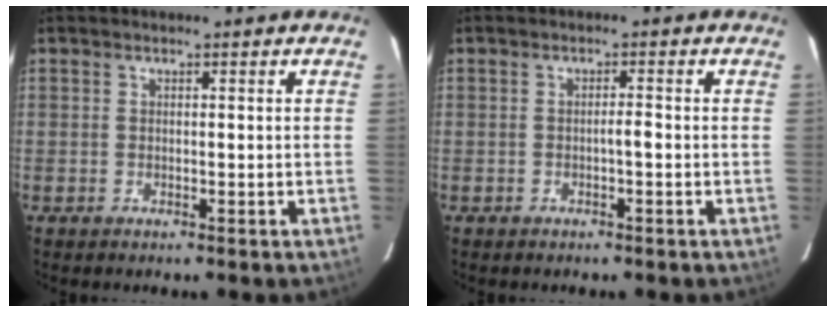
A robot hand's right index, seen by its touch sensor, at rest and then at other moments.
{"total": 1.1, "force": [-0.4, 0.0, 1.0], "torque": [-0.015, 0.004, -0.007]}